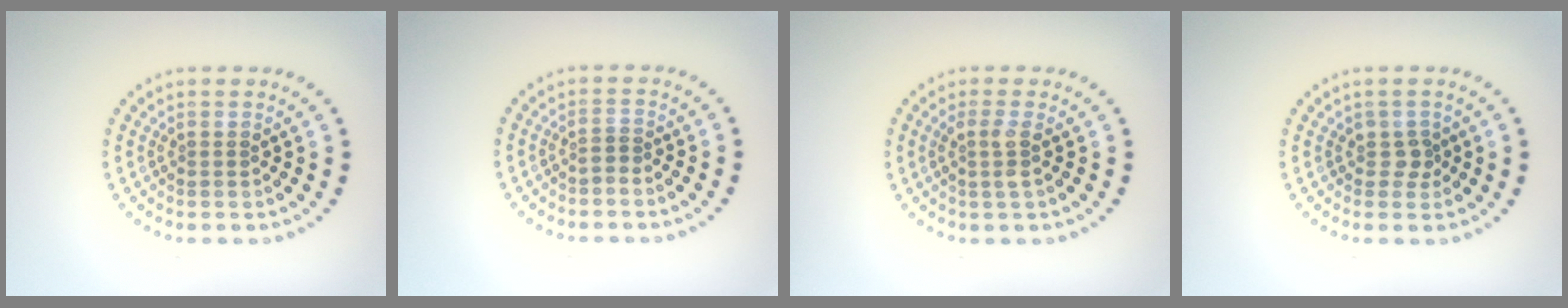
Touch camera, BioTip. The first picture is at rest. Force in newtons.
{"total": 0.6, "press": 0.4, "slide": 0.5}
{"total": 1.6, "press": 1.3, "slide": 1.0}
{"total": 1.3, "press": 1.1, "slide": 0.7}